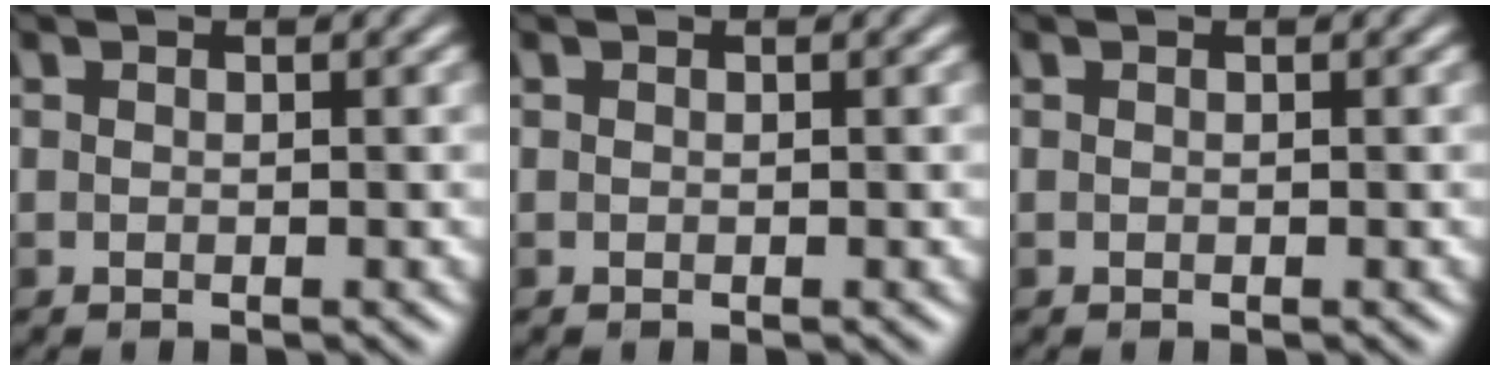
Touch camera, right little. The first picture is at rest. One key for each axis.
{"total": 0.0}
{"total": 0.0}